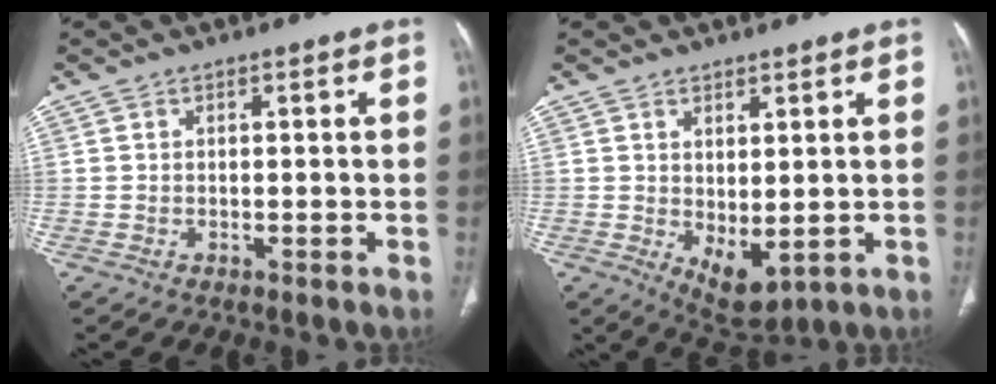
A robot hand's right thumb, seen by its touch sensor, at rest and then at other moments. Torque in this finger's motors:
{"motor_torque": [-0.35, 0.50, -0.28, 0.22, 0.18]}